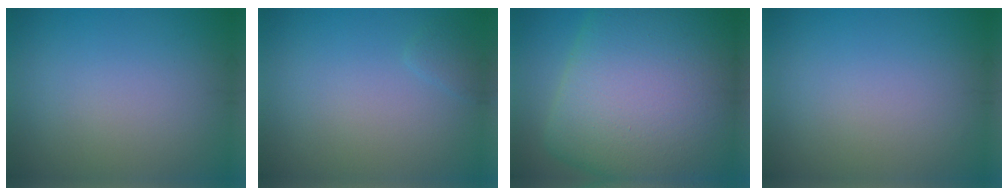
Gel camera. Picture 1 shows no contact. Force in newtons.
{"total": 0.8, "press": 0.8, "slide": 0.1}
{"total": 19.1, "press": 19.1, "slide": 1.1}
{"total": 0.0}